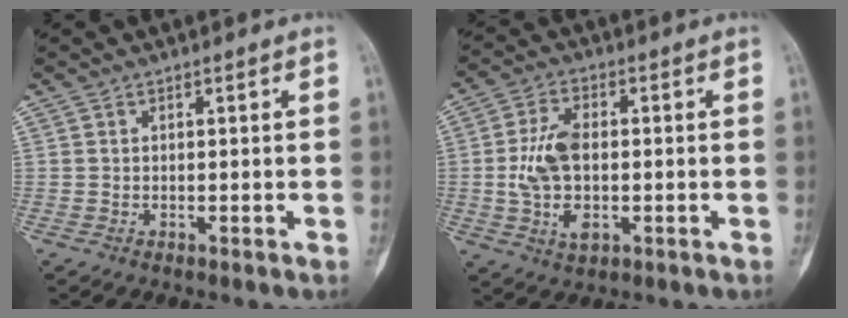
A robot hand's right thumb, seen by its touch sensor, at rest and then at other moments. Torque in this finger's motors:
{"motor_torque": [1.68, 0.89, 0.75, -1.12, 0.29]}